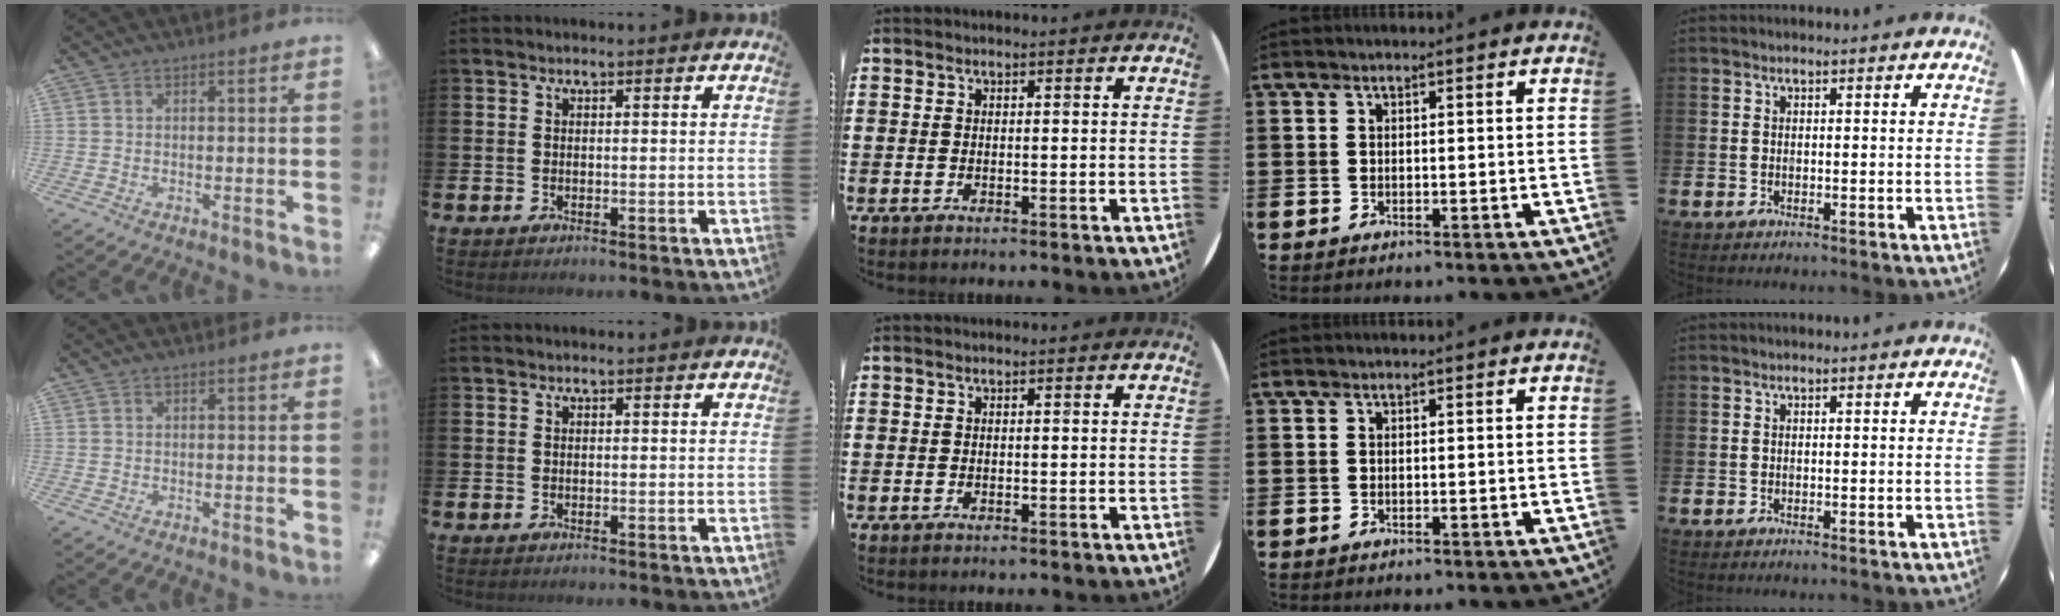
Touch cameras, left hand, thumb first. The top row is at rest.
{}